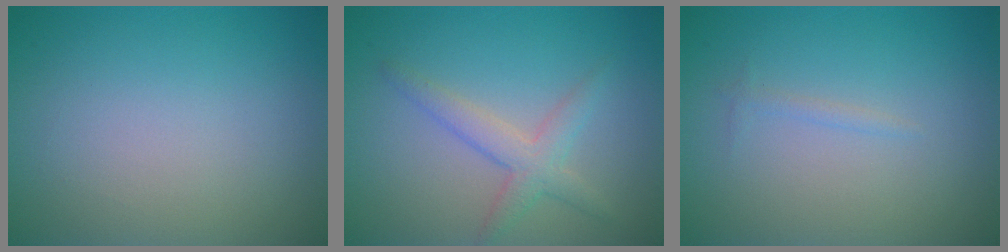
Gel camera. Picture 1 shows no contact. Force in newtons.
{"total": 2.2, "press": 2.2, "slide": 0.2}
{"total": 0.6, "press": 0.6, "slide": 0.0}